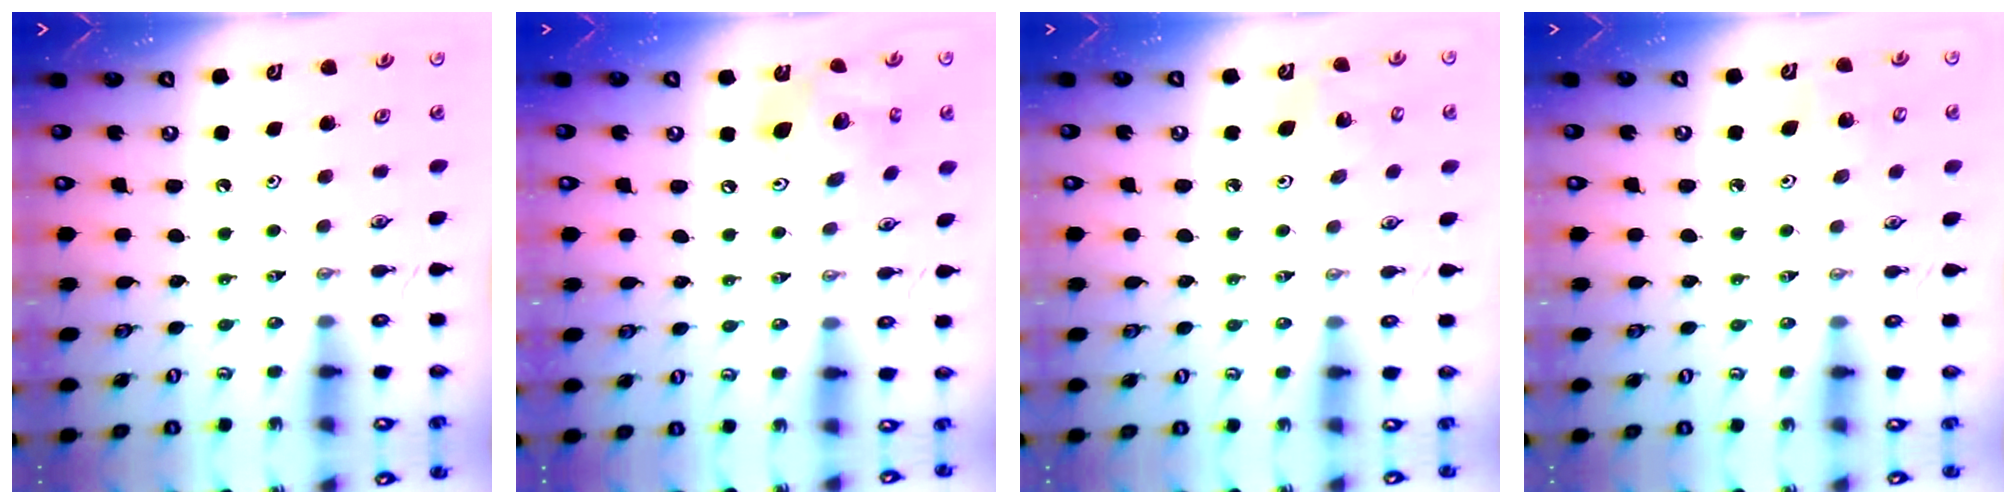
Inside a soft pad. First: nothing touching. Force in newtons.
{"total": 13.6, "press": 13.5, "slide": 1.4}
{"total": 3.8, "press": 3.8, "slide": 0.3}
{"total": 6.5, "press": 6.2, "slide": 1.9}